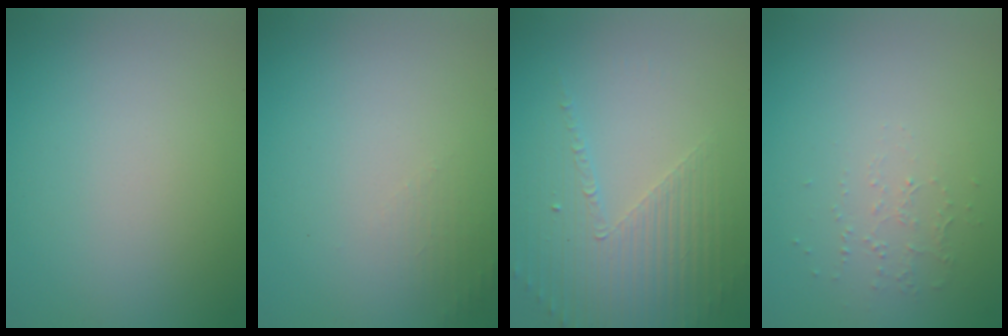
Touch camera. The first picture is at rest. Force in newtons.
{"total": 1.1, "press": 1.1, "slide": 0.3}
{"total": 4.0, "press": 3.2, "slide": 2.3}
{"total": 0.8, "press": 0.5, "slide": 0.6}